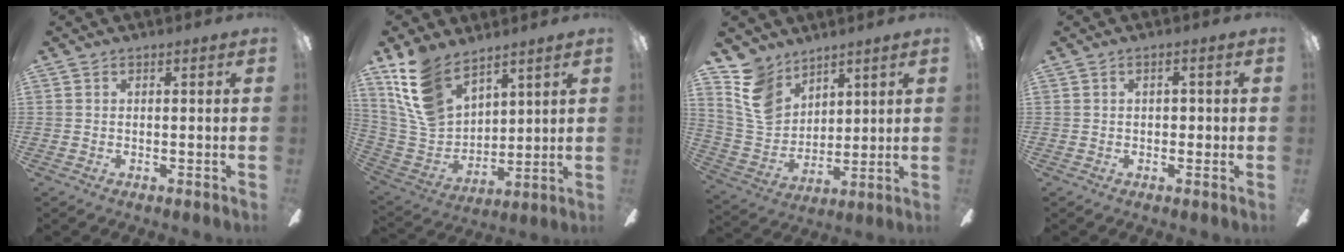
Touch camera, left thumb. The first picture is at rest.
{"total": 15.7, "force": [11.0, 8.6, 7.1], "torque": [-0.186, -0.050, 0.216]}
{"total": 12.2, "force": [8.2, 8.1, 3.9], "torque": [-0.100, -0.036, 0.169]}
{"total": 2.1, "force": [0.2, 1.2, 1.7], "torque": [-0.027, 0.006, -0.001]}